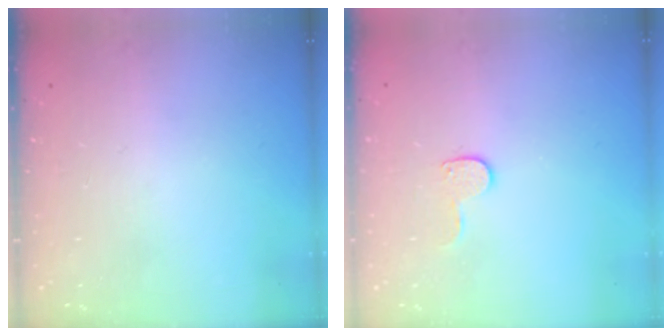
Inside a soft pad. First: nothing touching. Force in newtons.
{"total": 6.4, "press": 6.4, "slide": 0.5}